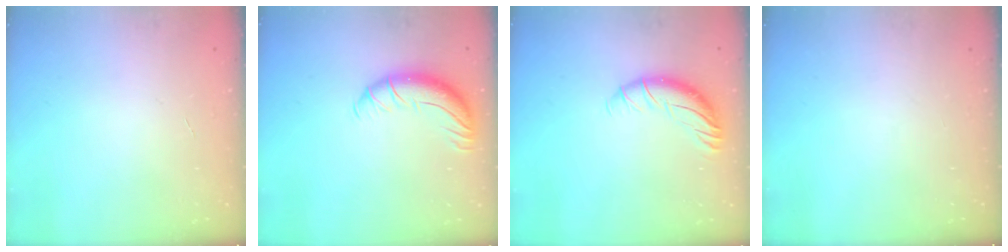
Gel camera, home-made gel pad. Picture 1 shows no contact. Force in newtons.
{"total": 10.1, "press": 9.8, "slide": 2.2}
{"total": 9.6, "press": 9.4, "slide": 1.9}
{"total": 0.0}